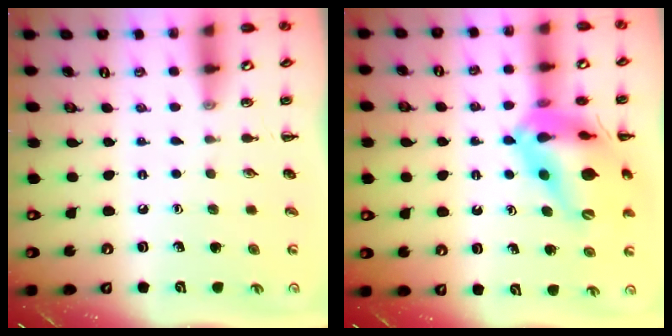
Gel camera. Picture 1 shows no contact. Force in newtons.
{"total": 19.0, "press": 18.5, "slide": 4.1}